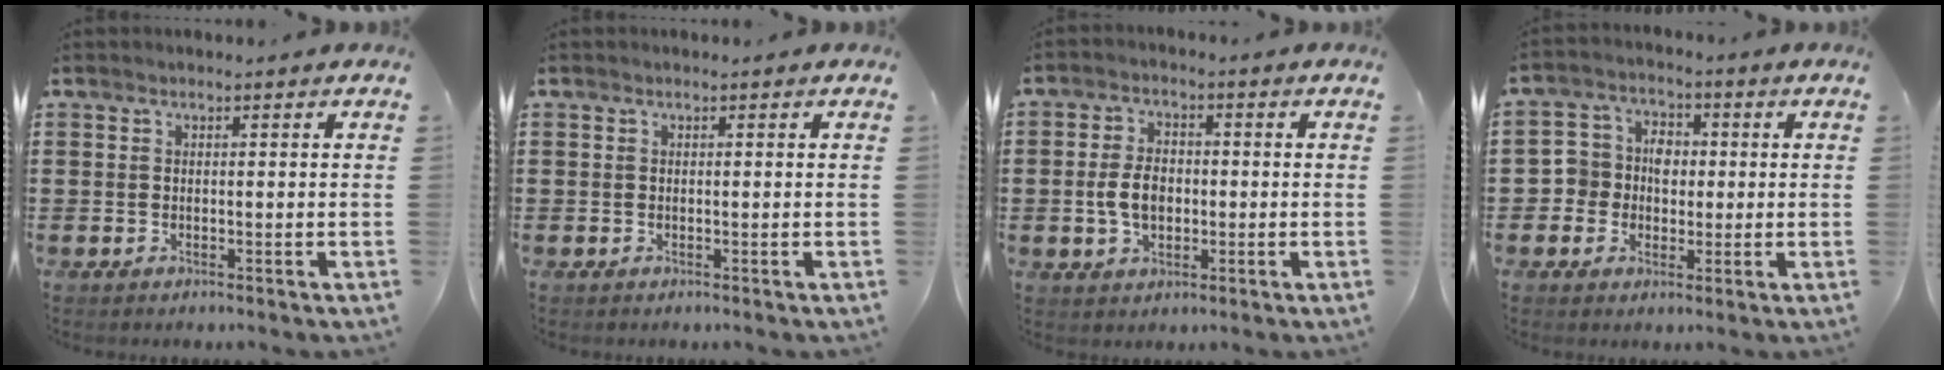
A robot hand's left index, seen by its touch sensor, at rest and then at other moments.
{"total": 0.0}
{"total": 5.6, "force": [-0.6, 3.4, 4.3], "torque": [-0.094, -0.001, -0.020]}
{"total": 5.1, "force": [-0.5, 4.8, 1.5], "torque": [-0.050, 0.016, -0.013]}